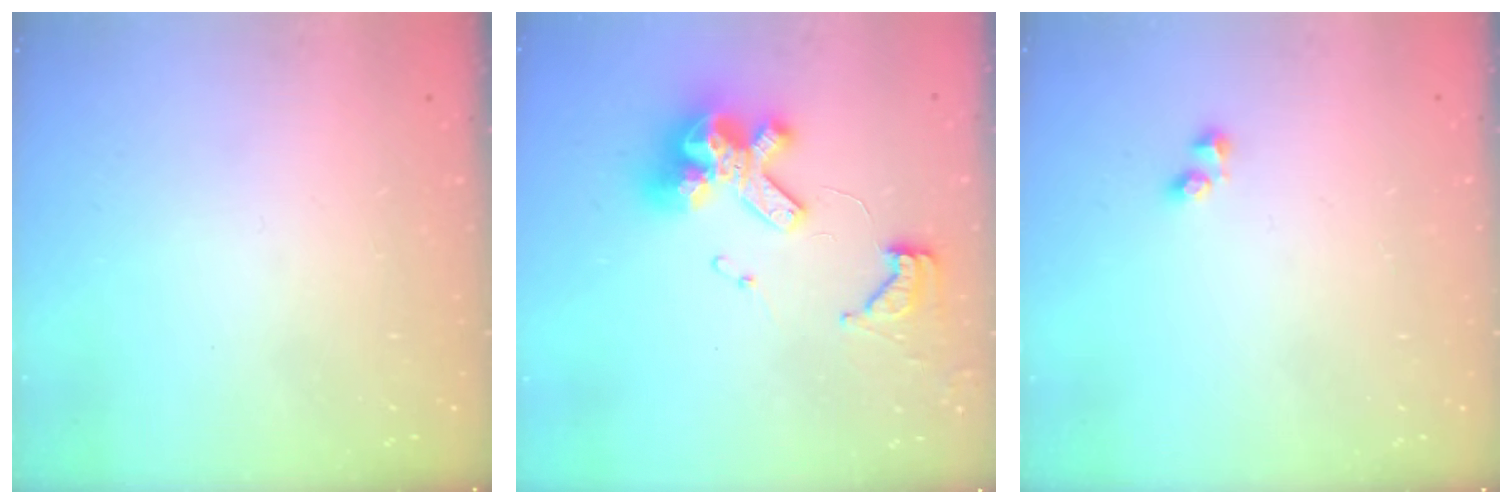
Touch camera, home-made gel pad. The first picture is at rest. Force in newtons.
{"total": 13.7, "press": 13.6, "slide": 1.6}
{"total": 2.2, "press": 2.0, "slide": 0.9}